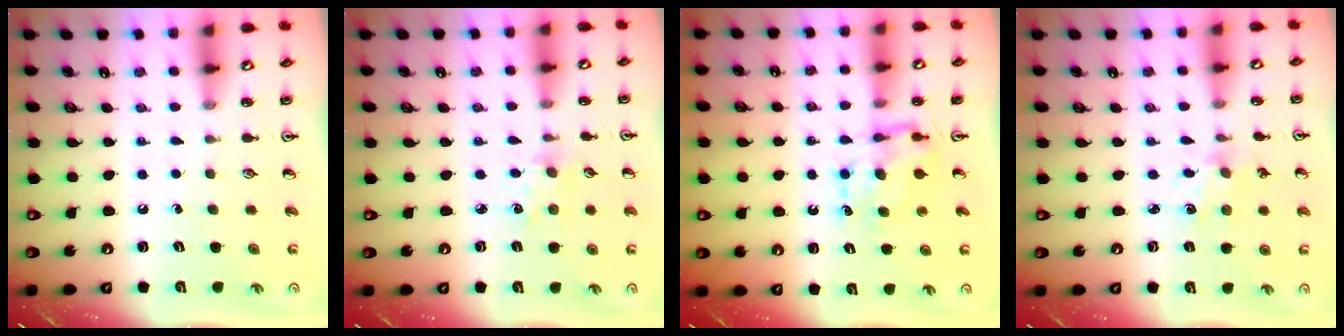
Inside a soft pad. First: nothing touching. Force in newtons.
{"total": 2.8, "press": 2.8, "slide": 0.5}
{"total": 7.1, "press": 7.1, "slide": 0.1}
{"total": 1.9, "press": 1.8, "slide": 0.4}